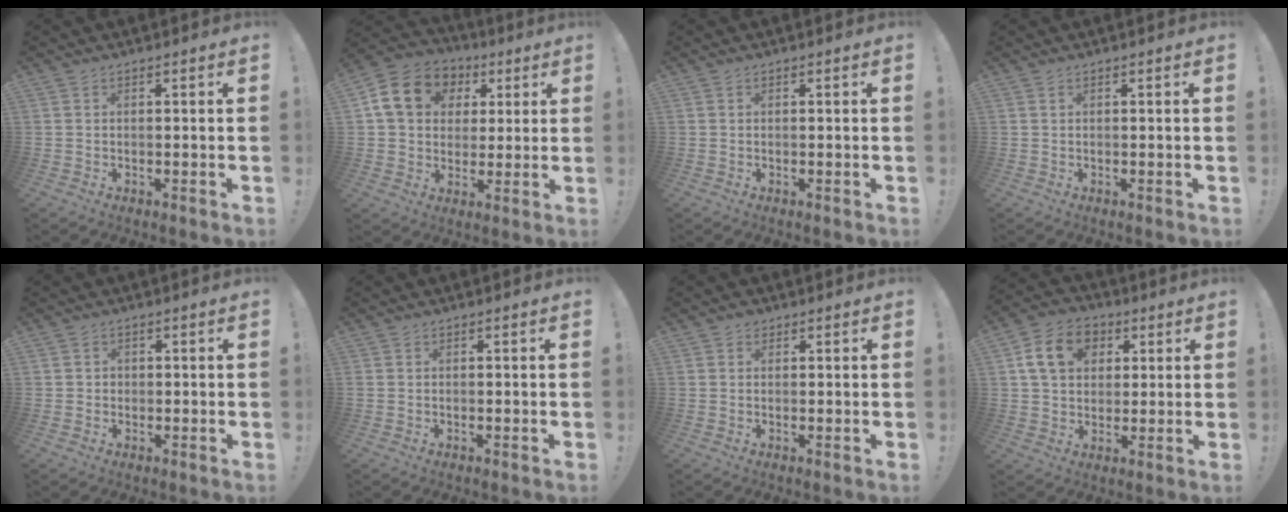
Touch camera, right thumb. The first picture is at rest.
{"total": 15.0, "force": [5.3, 11.9, 7.4], "torque": [-0.108, -0.009, 0.108]}
{"total": 0.0}
{"total": 0.6, "force": [0.1, -0.4, 0.5], "torque": [-0.006, -0.003, 0.000]}
{"total": 1.7, "force": [-0.2, 1.7, 0.4], "torque": [0.000, 0.001, -0.004]}
{"total": 0.0}
{"total": 1.5, "force": [1.0, 1.1, 0.0], "torque": [0.006, 0.001, 0.017]}
{"total": 13.2, "force": [4.3, 10.2, 7.1], "torque": [-0.100, -0.005, 0.086]}